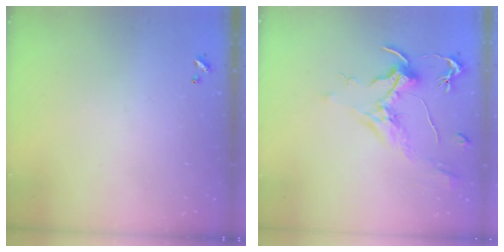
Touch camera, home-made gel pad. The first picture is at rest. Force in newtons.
{"total": 2.1, "press": 2.0, "slide": 0.8}